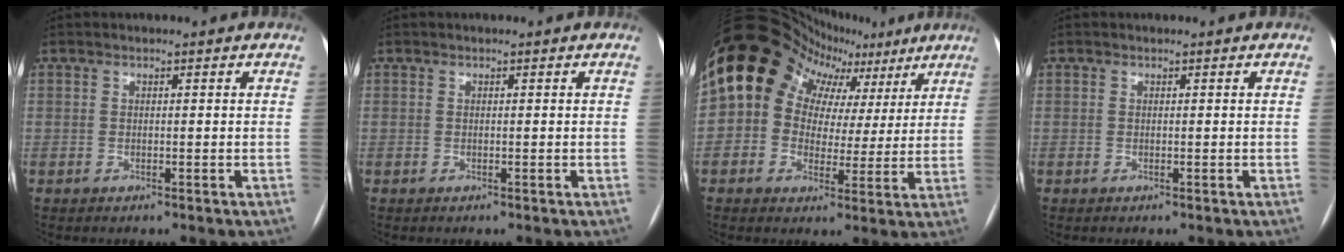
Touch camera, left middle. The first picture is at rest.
{"total": 0.0}
{"total": 15.3, "force": [6.9, 11.8, 6.8], "torque": [-0.088, 0.067, 0.097]}
{"total": 0.0}